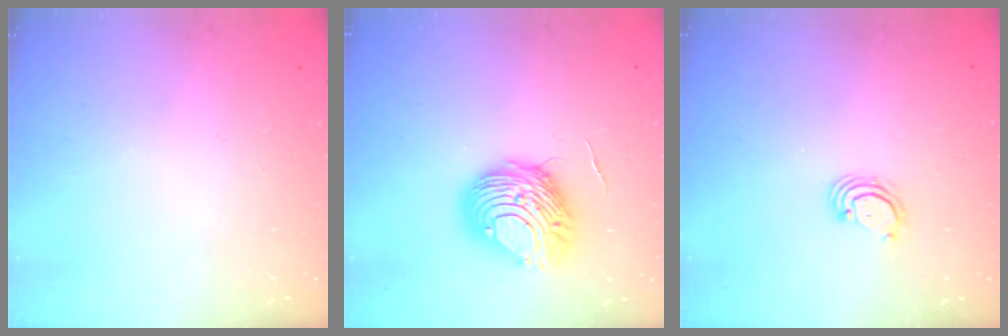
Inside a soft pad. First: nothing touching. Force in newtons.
{"total": 9.6, "press": 9.6, "slide": 0.8}
{"total": 2.7, "press": 2.7, "slide": 0.3}